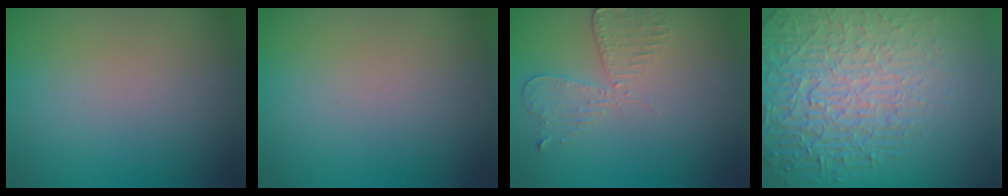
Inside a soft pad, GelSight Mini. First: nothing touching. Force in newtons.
{"total": 0.0}
{"total": 2.9, "press": 2.6, "slide": 1.4}
{"total": 8.3, "press": 6.0, "slide": 5.7}